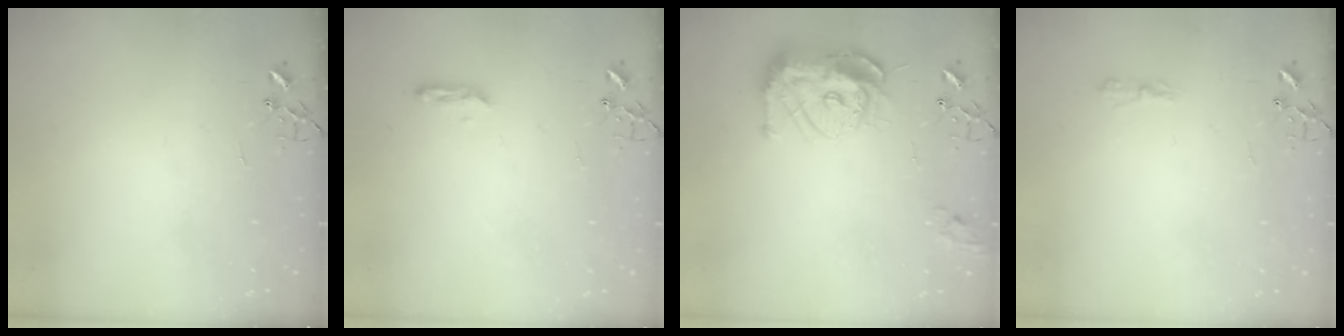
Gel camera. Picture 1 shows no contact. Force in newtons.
{"total": 4.1, "press": 4.0, "slide": 0.6}
{"total": 13.5, "press": 13.4, "slide": 1.2}
{"total": 3.1, "press": 3.1, "slide": 0.6}